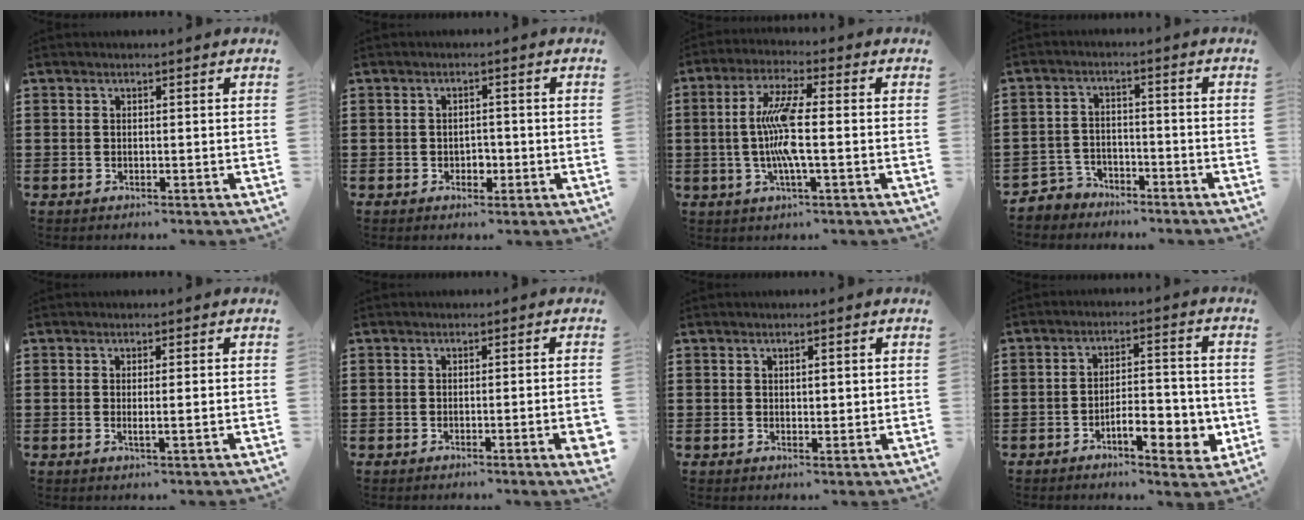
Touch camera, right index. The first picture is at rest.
{"total": 1.8, "force": [-0.7, 1.3, 0.9], "torque": [-0.021, 0.000, -0.015]}
{"total": 8.1, "force": [-0.7, 1.2, 7.9], "torque": [-0.171, -0.010, -0.024]}
{"total": 3.3, "force": [-3.1, 1.3, 0.0], "torque": [-0.019, 0.002, -0.068]}
{"total": 1.6, "force": [-0.1, 0.0, 1.6], "torque": [-0.028, -0.004, -0.002]}
{"total": 2.3, "force": [-1.0, 0.1, 2.0], "torque": [-0.031, -0.006, -0.016]}
{"total": 1.1, "force": [0.4, 0.6, 0.9], "torque": [-0.018, 0.005, 0.007]}
{"total": 7.4, "force": [-3.1, 3.0, 6.0], "torque": [-0.082, 0.001, -0.053]}